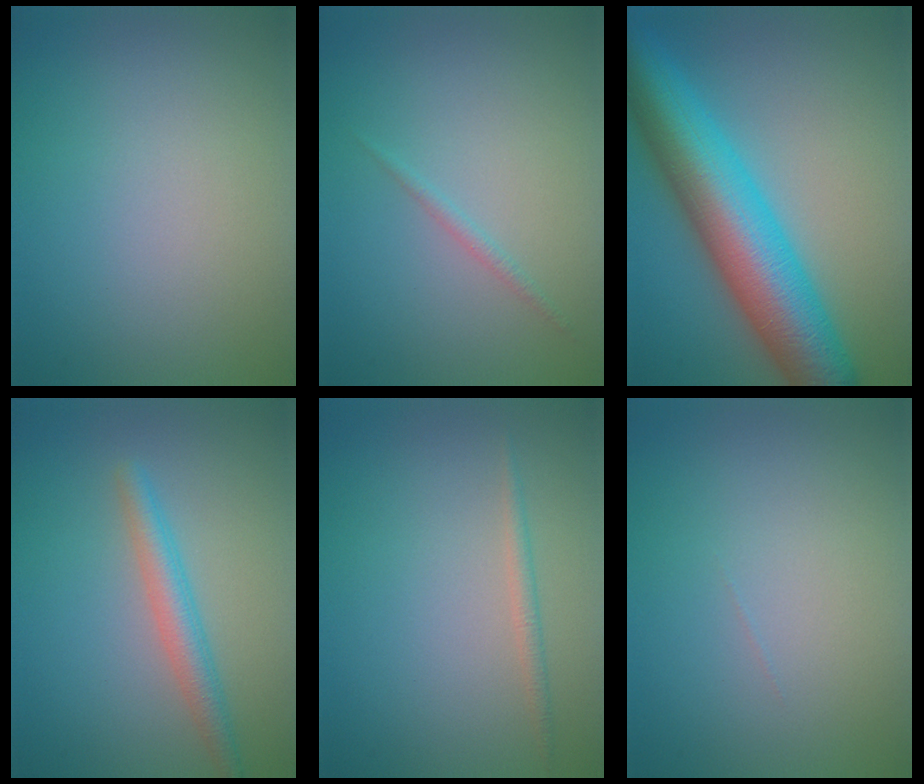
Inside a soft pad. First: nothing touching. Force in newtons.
{"total": 0.7, "press": 0.7, "slide": 0.1}
{"total": 12.1, "press": 12.1, "slide": 0.2}
{"total": 2.8, "press": 2.8, "slide": 0.1}
{"total": 1.1, "press": 1.1, "slide": 0.1}
{"total": 0.0}